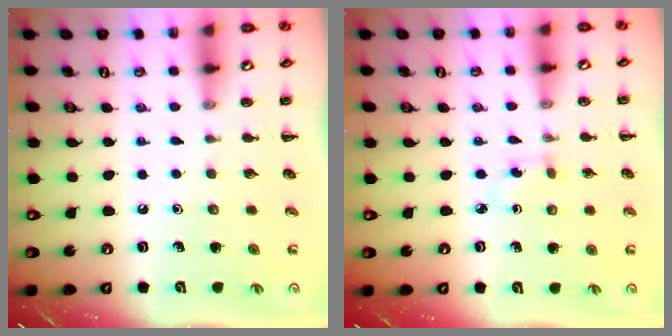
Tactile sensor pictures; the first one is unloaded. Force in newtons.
{"total": 2.8, "press": 2.5, "slide": 1.2}